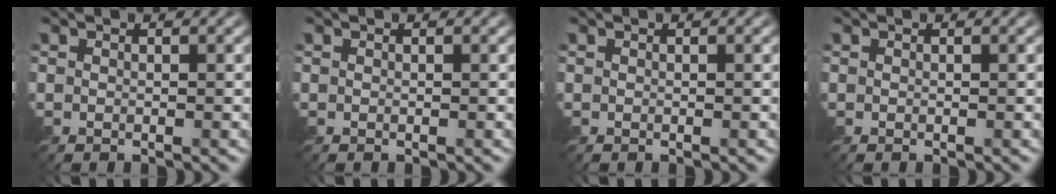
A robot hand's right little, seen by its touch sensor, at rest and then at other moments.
{"total": 0.0}
{"total": 0.0}
{"total": 0.0}